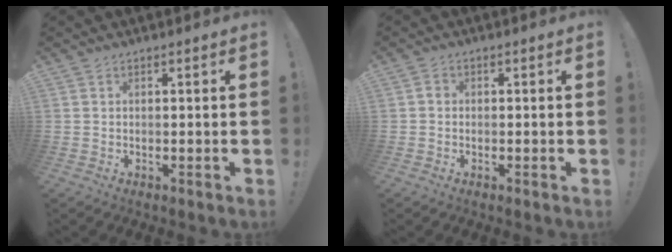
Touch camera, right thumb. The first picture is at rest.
{"total": 1.5, "force": [-0.5, 1.3, 0.6], "torque": [-0.001, 0.003, -0.011]}